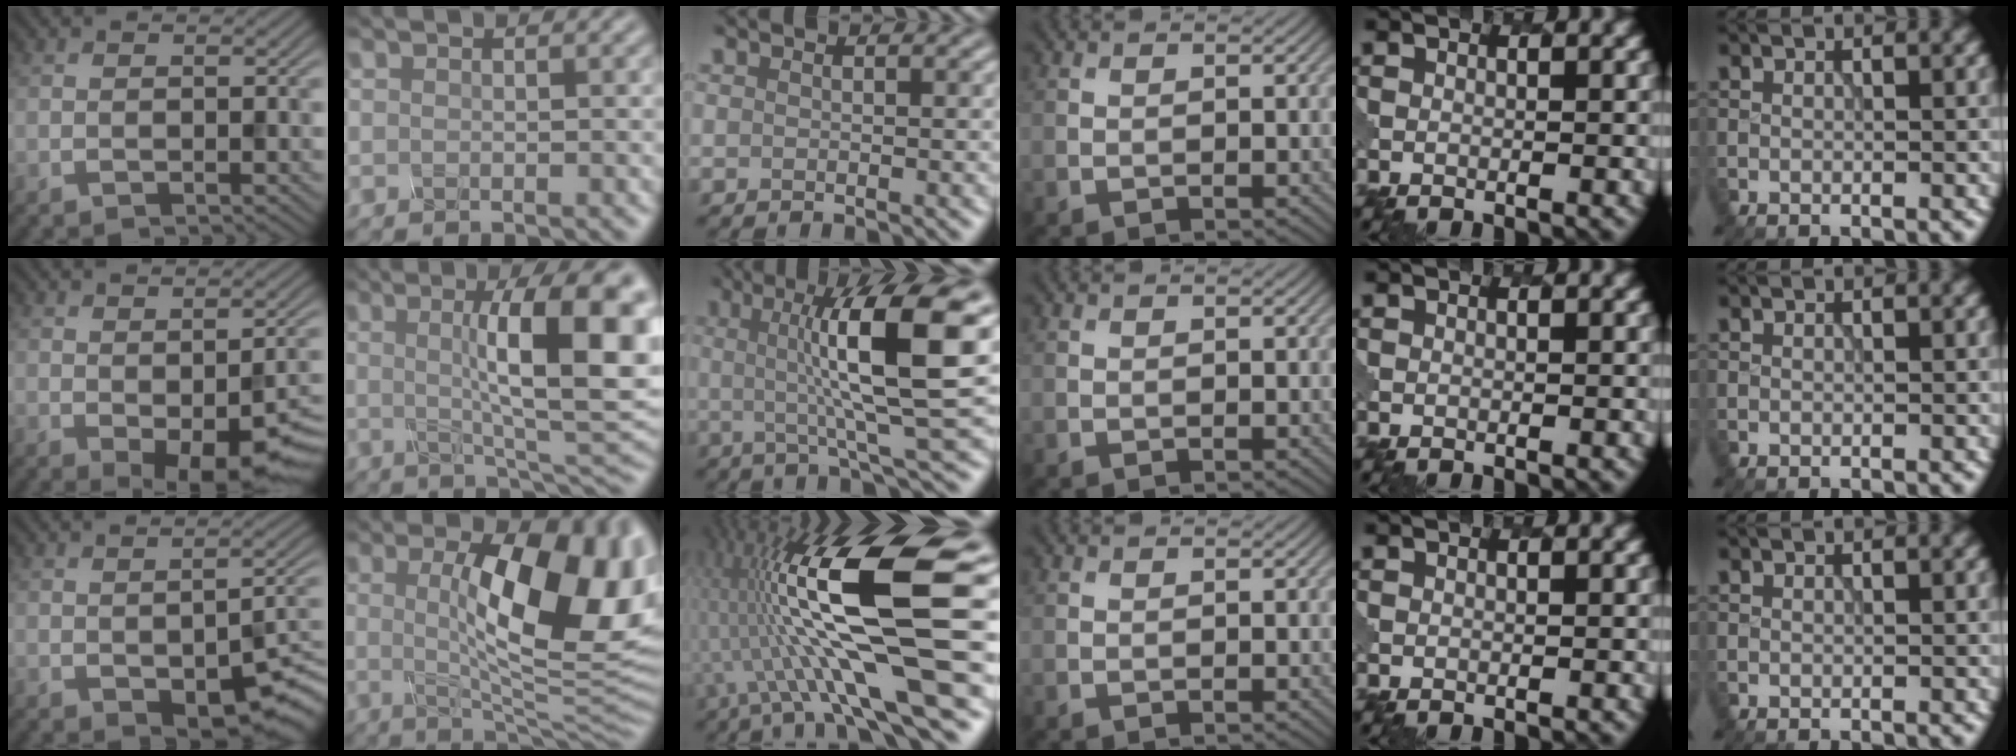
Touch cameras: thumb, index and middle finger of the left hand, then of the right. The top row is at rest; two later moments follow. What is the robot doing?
{"motion": "pour", "object": "mug"}